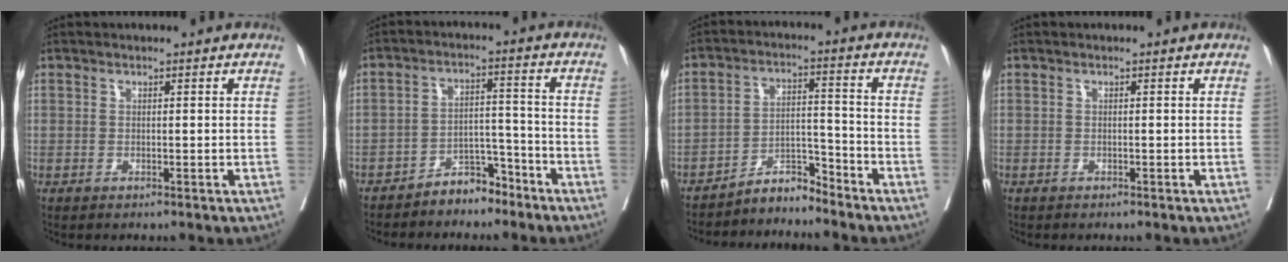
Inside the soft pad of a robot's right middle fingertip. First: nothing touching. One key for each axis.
{"total": 5.6, "fx": -4.8, "fy": 2.3, "fz": 1.6, "tx": -0.022, "ty": 0.013, "tz": -0.081}
{"total": 5.0, "fx": -4.9, "fy": 0.3, "fz": 0.4, "tx": 0.001, "ty": 0.008, "tz": -0.086}
{"total": 0.6, "fx": -0.4, "fy": 0.5, "fz": -0.1, "tx": -0.001, "ty": 0.005, "tz": -0.008}